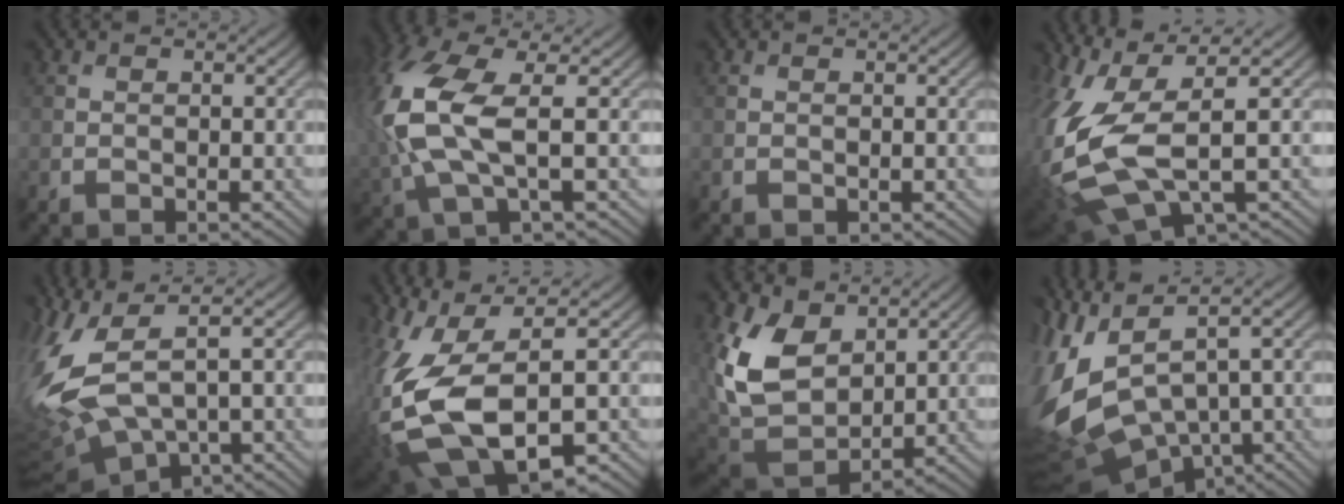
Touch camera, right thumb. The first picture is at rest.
{"total": 11.4, "force": [0.9, 4.9, 10.3], "torque": [-0.261, 0.002, 0.015]}
{"total": 0.0}
{"total": 13.3, "force": [-1.0, 5.2, 12.2], "torque": [-0.299, -0.017, -0.009]}
{"total": 14.8, "force": [1.4, 6.4, 13.3], "torque": [-0.338, -0.011, 0.042]}
{"total": 15.0, "force": [-2.4, 7.1, 13.0], "torque": [-0.311, -0.036, -0.027]}
{"total": 13.9, "force": [4.7, 8.9, 9.6], "torque": [-0.243, -0.004, 0.099]}
{"total": 16.0, "force": [0.0, 9.3, 13.1], "torque": [-0.354, -0.051, 0.065]}